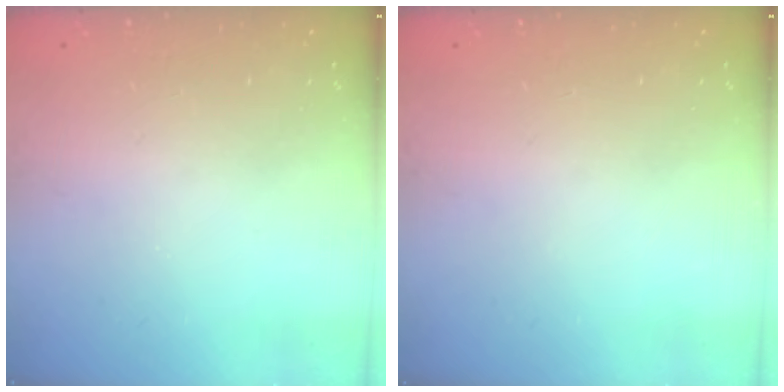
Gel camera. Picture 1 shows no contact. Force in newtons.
{"total": 0.0}